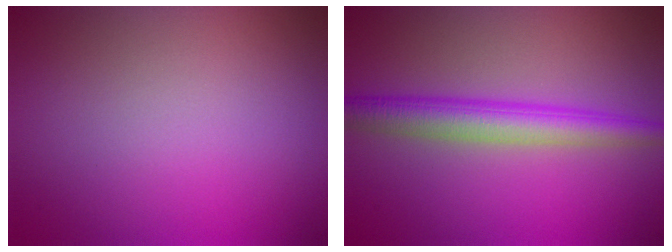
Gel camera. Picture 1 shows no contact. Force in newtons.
{"total": 4.4, "press": 4.4, "slide": 0.1}